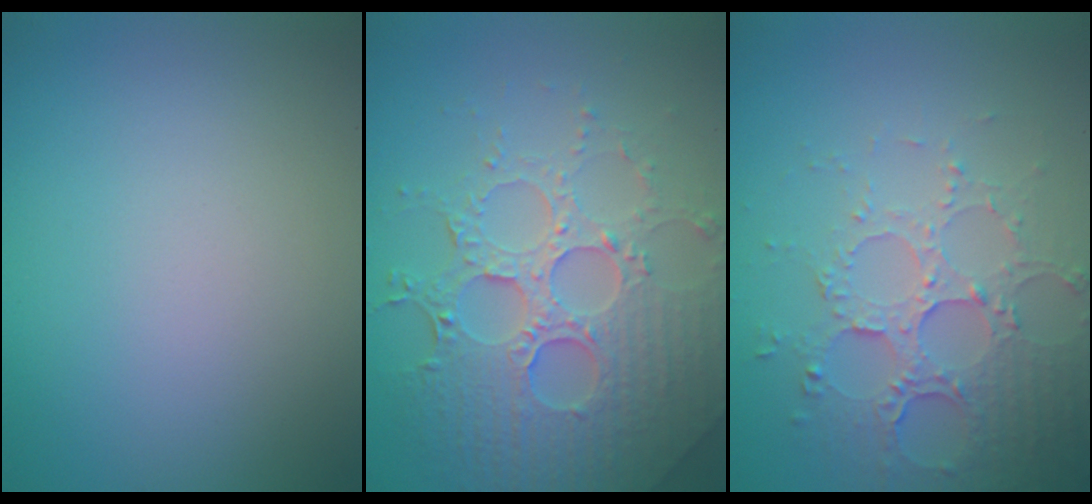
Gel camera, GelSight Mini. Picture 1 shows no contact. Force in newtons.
{"total": 7.1, "press": 5.5, "slide": 4.6}
{"total": 5.3, "press": 3.9, "slide": 3.6}